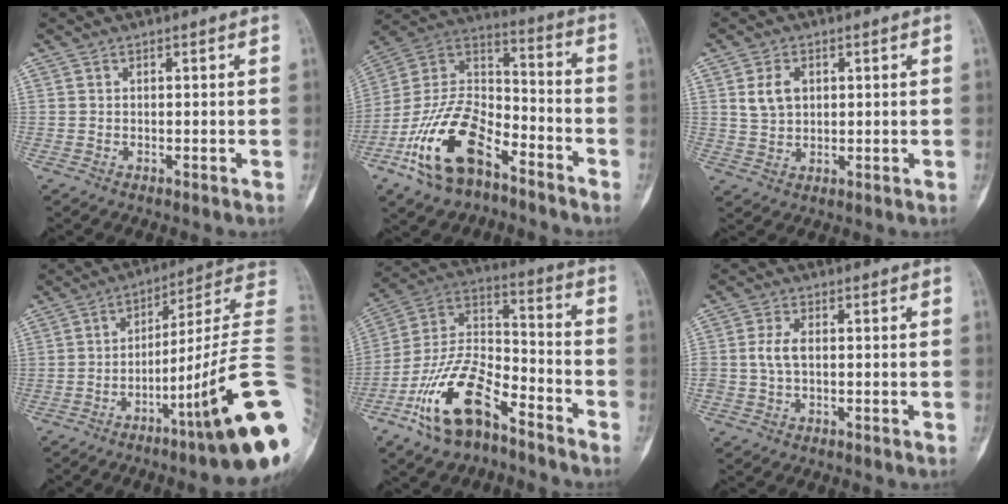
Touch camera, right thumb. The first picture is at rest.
{"total": 19.7, "force": [-10.9, 10.0, 13.0], "torque": [-0.236, 0.077, -0.203]}
{"total": 5.0, "force": [1.5, 3.5, 3.2], "torque": [-0.047, -0.004, 0.033]}
{"total": 24.3, "force": [-6.6, 2.0, 23.3], "torque": [-0.270, 0.037, -0.099]}
{"total": 18.0, "force": [-10.6, 8.2, 12.0], "torque": [-0.218, 0.078, -0.201]}
{"total": 3.5, "force": [0.0, 2.0, 2.9], "torque": [-0.066, 0.007, -0.002]}